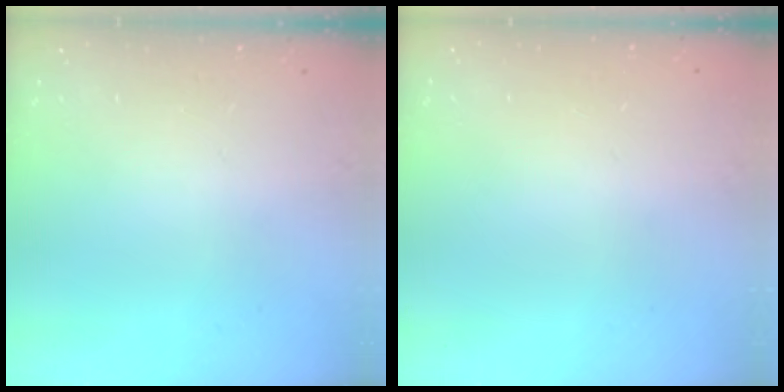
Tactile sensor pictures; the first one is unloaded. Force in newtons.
{"total": 0.0}